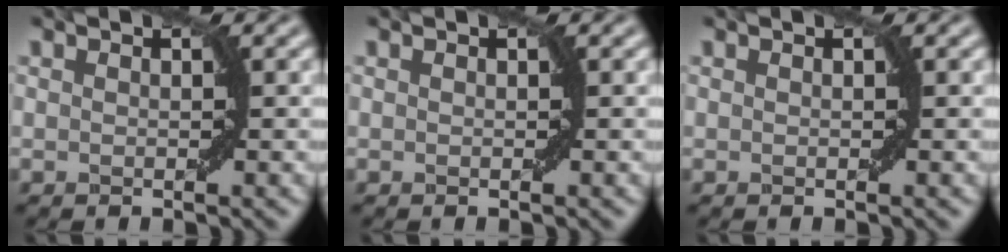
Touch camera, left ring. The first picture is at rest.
{"total": 0.0}
{"total": 0.0}